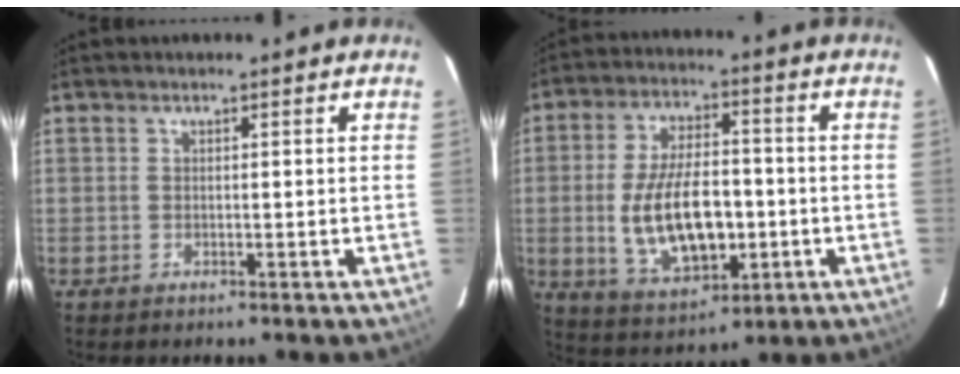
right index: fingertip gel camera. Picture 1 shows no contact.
{"total": 15.2, "force": [-2.4, 7.4, 13.0], "torque": [-0.255, -0.005, -0.024]}